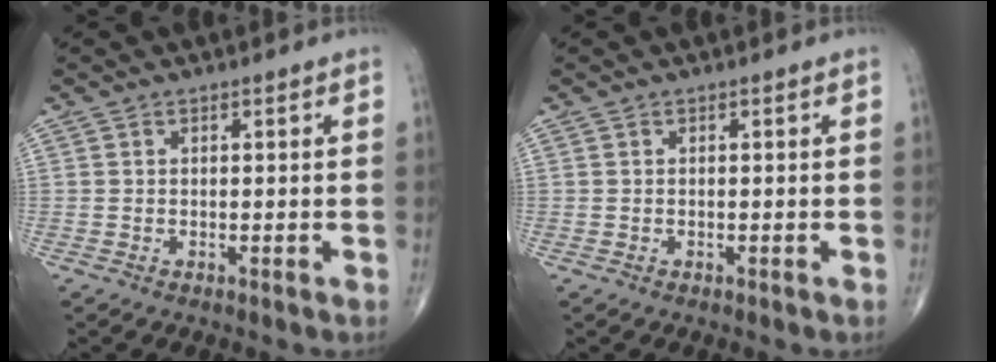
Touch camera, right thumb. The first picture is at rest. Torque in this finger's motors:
{"motor_torque": [0.71, -0.02, -0.09, -0.54, 0.09]}